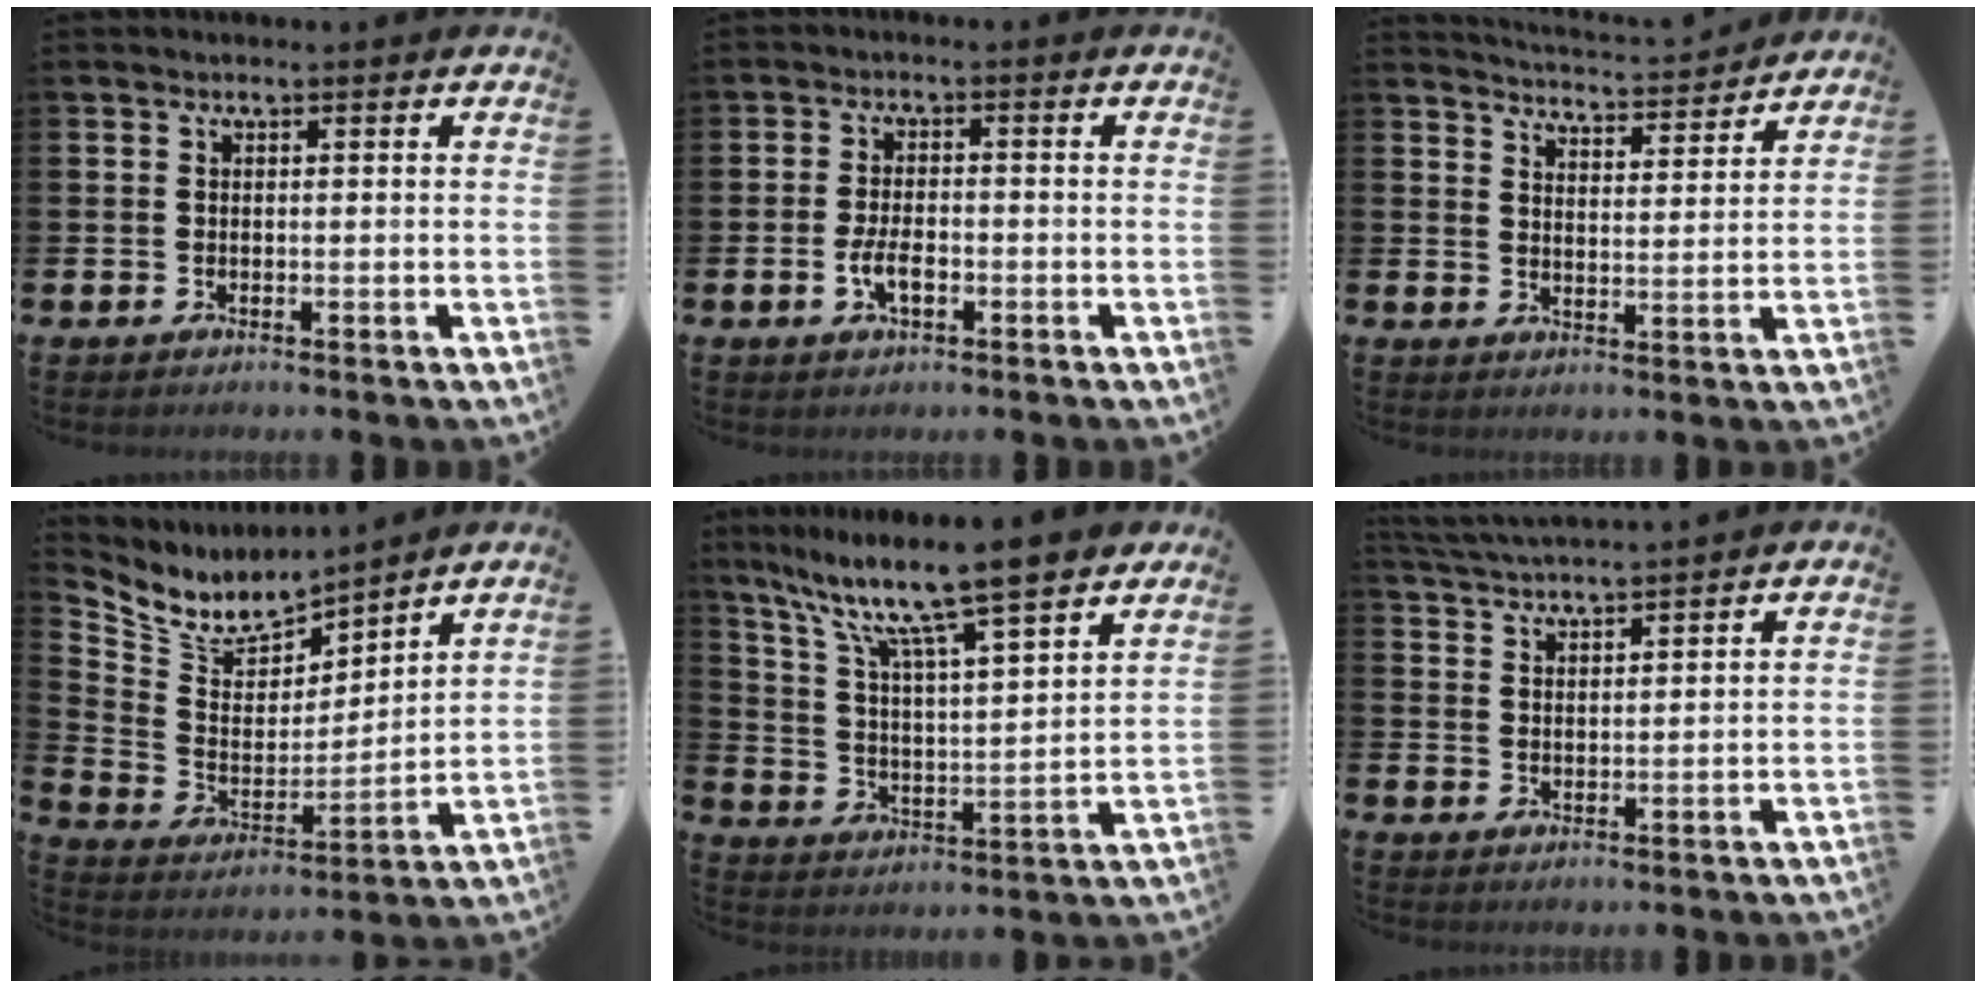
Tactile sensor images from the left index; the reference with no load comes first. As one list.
[{"total": 3.4, "force": [-1.0, 1.6, 2.8], "torque": [-0.044, 0.002, -0.019]}, {"total": 4.6, "force": [4.6, 0.0, 0.2], "torque": [-0.011, -0.041, 0.078]}, {"total": 7.2, "force": [6.8, 2.4, 1.0], "torque": [-0.062, -0.056, 0.119]}, {"total": 12.0, "force": [10.1, 1.3, 6.4], "torque": [-0.144, -0.064, 0.166]}, {"total": 3.5, "force": [3.5, -0.6, 0.1], "torque": [-0.013, -0.019, 0.062]}]